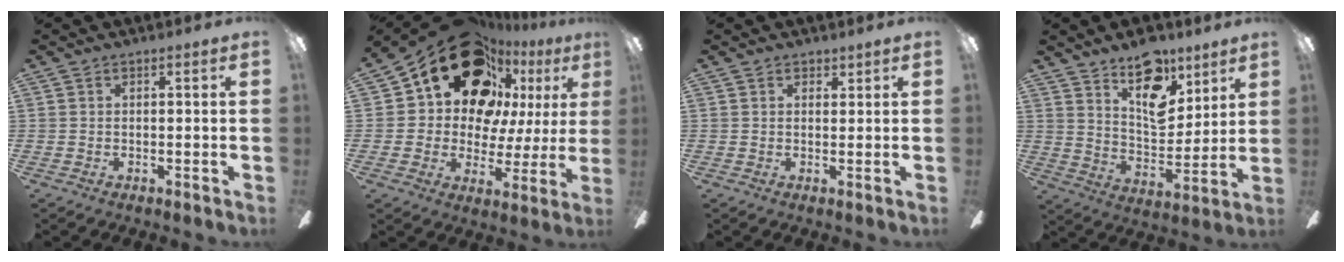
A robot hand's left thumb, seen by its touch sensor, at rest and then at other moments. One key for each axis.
{"total": 22.8, "fx": 13.1, "fy": 14.6, "fz": 11.6, "tx": -0.196, "ty": -0.078, "tz": 0.248}
{"total": 1.2, "fx": 0.9, "fy": 0.7, "fz": 0.2, "tx": 0.003, "ty": -0.001, "tz": 0.015}
{"total": 15.1, "fx": 9.8, "fy": 8.1, "fz": 8.2, "tx": -0.104, "ty": -0.061, "tz": 0.174}